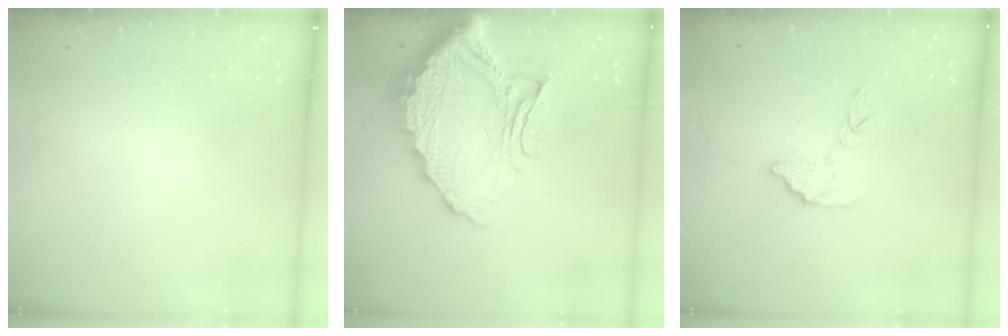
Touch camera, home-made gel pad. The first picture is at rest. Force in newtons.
{"total": 17.4, "press": 17.4, "slide": 1.5}
{"total": 8.8, "press": 8.7, "slide": 0.6}